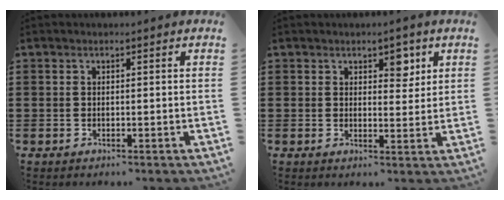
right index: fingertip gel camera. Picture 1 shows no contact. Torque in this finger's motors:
{"motor_torque": [0.06, 0.05, 0.11, 0.01]}